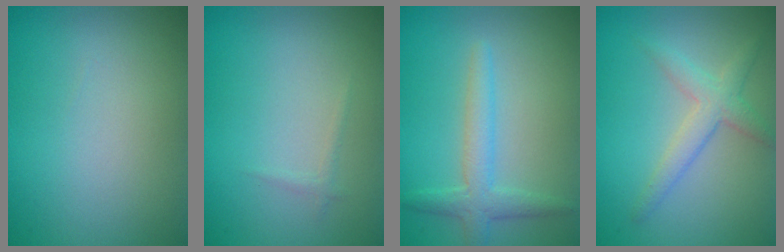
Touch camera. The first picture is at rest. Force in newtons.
{"total": 0.6, "press": 0.6, "slide": 0.0}
{"total": 2.8, "press": 2.8, "slide": 0.2}
{"total": 2.2, "press": 2.2, "slide": 0.2}